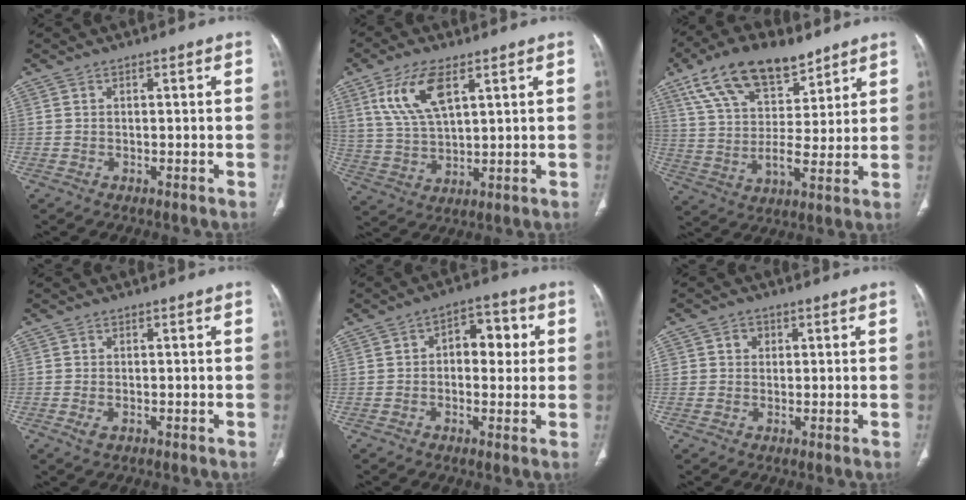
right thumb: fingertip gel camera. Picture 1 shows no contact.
{"total": 10.9, "force": [5.2, 4.7, 8.4], "torque": [-0.169, -0.016, 0.112]}
{"total": 17.3, "force": [10.9, 8.1, 10.8], "torque": [-0.161, -0.032, 0.199]}
{"total": 1.7, "force": [-0.6, 0.9, 1.3], "torque": [-0.030, -0.002, -0.009]}
{"total": 8.1, "force": [1.2, 5.0, 6.2], "torque": [-0.048, 0.017, 0.012]}
{"total": 2.6, "force": [0.7, 2.4, 0.7], "torque": [0.006, 0.000, 0.009]}